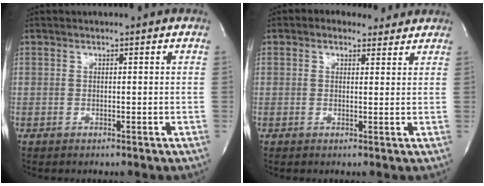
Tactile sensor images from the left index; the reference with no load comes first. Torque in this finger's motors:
{"motor_torque": [0.48, -0.42, 0.17, 0.06]}